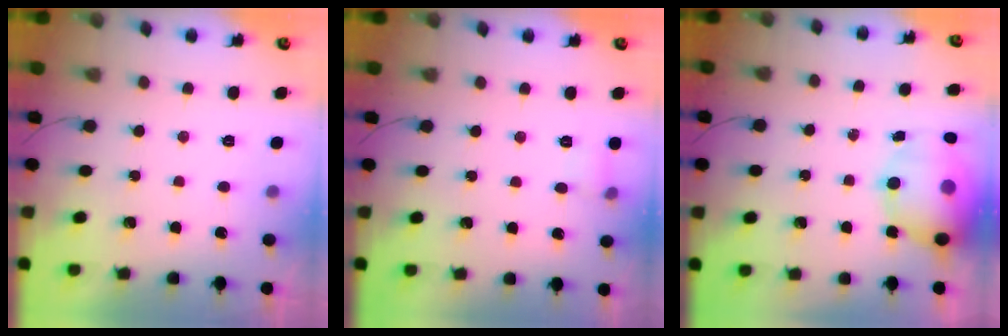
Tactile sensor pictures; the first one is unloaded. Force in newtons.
{"total": 4.2, "press": 4.0, "slide": 1.5}
{"total": 16.3, "press": 15.9, "slide": 3.8}